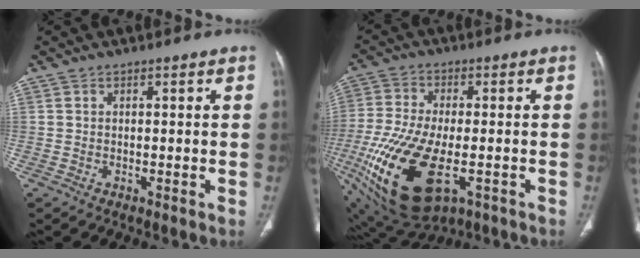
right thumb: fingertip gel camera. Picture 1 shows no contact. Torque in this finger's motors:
{"motor_torque": [1.53, -0.11, 2.29, -0.48, 0.69]}